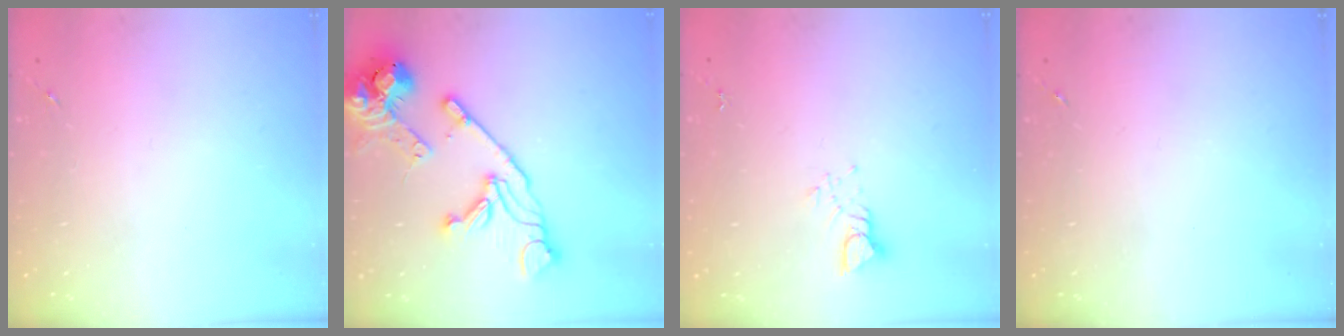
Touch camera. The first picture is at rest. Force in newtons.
{"total": 18.4, "press": 18.2, "slide": 2.3}
{"total": 3.8, "press": 3.8, "slide": 0.3}
{"total": 0.0}